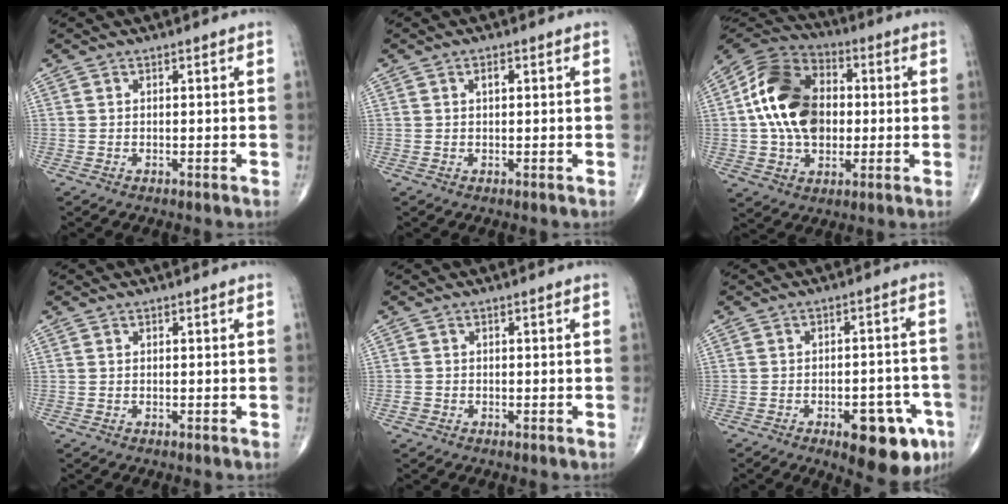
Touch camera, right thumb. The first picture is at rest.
{"total": 1.5, "force": [0.5, 0.7, 1.2], "torque": [-0.021, 0.002, 0.008]}
{"total": 18.3, "force": [0.9, 12.8, 13.0], "torque": [-0.213, 0.022, 0.009]}
{"total": 0.0}
{"total": 0.9, "force": [-0.4, 0.8, 0.2], "torque": [-0.004, 0.001, -0.012]}
{"total": 13.1, "force": [-6.2, 5.4, 10.2], "torque": [-0.101, 0.027, -0.072]}